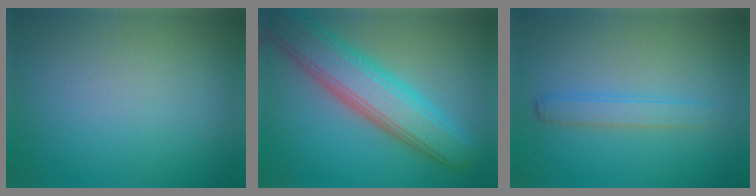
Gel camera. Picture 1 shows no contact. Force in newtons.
{"total": 8.1, "press": 8.1, "slide": 0.5}
{"total": 2.1, "press": 2.1, "slide": 0.1}